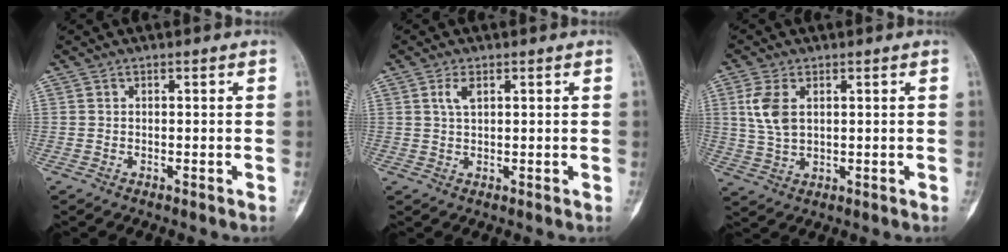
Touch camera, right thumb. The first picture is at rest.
{"total": 2.7, "force": [1.1, 1.2, 2.1], "torque": [-0.044, 0.001, 0.025]}
{"total": 6.5, "force": [1.8, 3.7, 5.1], "torque": [-0.112, -0.002, 0.041]}